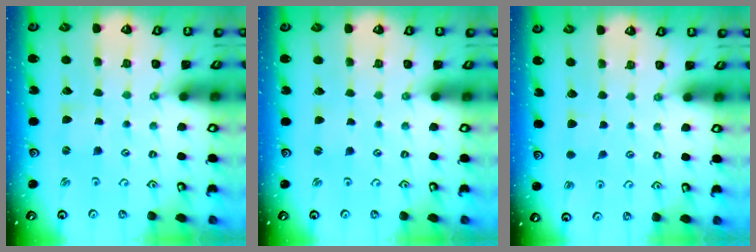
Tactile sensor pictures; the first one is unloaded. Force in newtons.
{"total": 1.5, "press": 1.4, "slide": 0.2}
{"total": 3.9, "press": 3.8, "slide": 0.5}